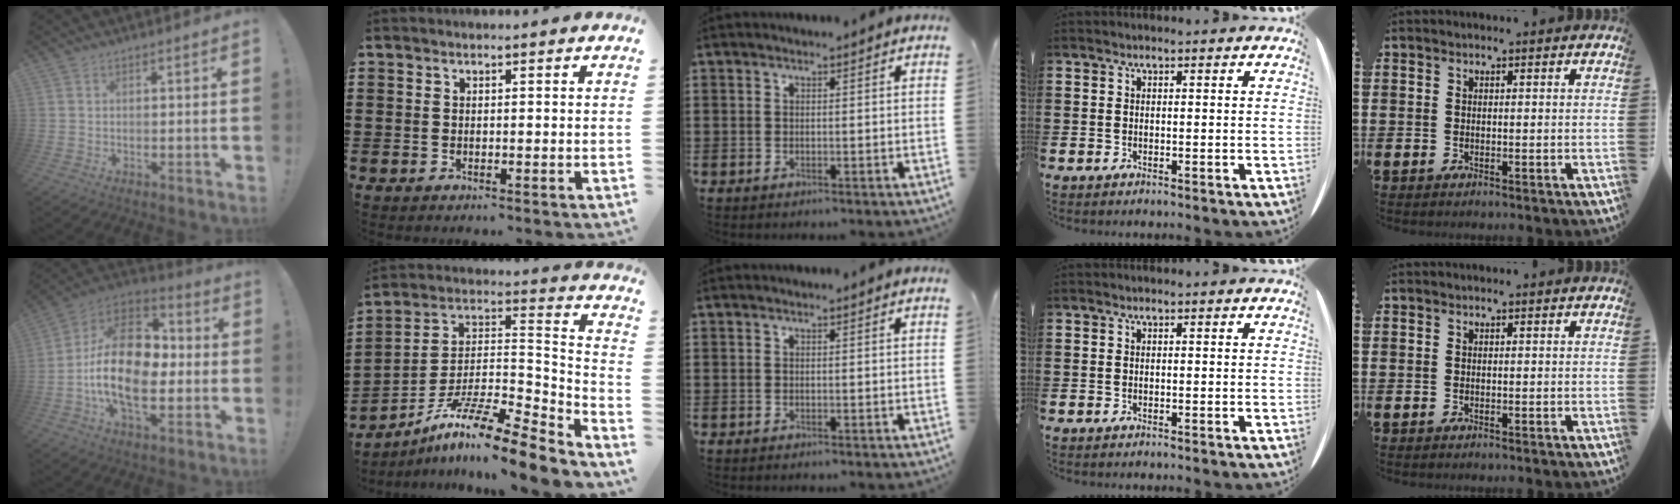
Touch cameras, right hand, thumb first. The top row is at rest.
{"thumb": {"total": 23.4, "force": [-2.9, 14.0, 18.5], "torque": [-0.335, 0.017, -0.041]}, "index": {"total": 11.5, "force": [-8.9, 0.6, 7.3], "torque": [-0.119, 0.009, -0.168]}}